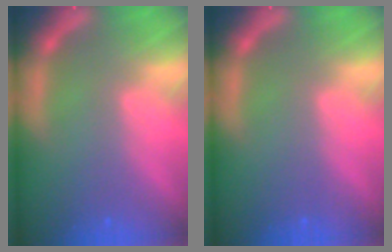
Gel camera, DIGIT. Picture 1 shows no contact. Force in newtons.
{"total": 0.0}